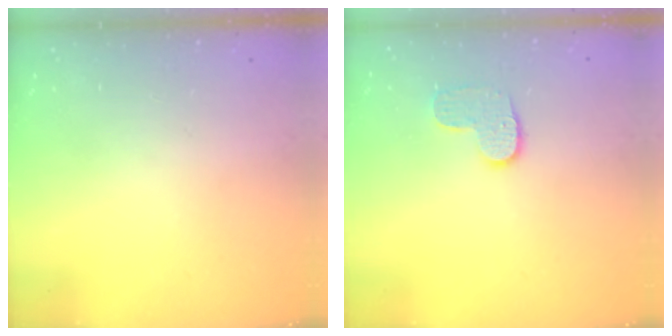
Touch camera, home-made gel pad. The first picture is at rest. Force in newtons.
{"total": 7.3, "press": 7.3, "slide": 0.2}